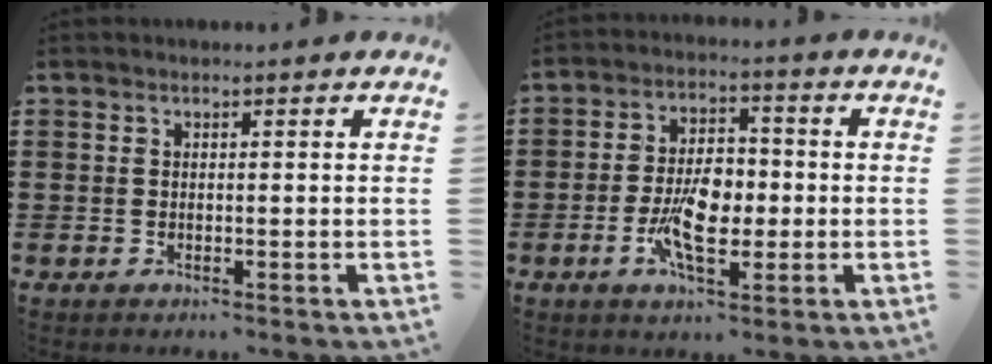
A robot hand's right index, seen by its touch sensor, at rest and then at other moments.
{"total": 8.2, "force": [-1.7, 4.3, 6.8], "torque": [-0.146, 0.006, -0.035]}